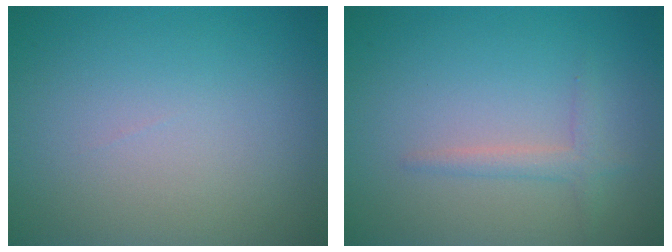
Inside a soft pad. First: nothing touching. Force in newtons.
{"total": 1.6, "press": 1.6, "slide": 0.1}